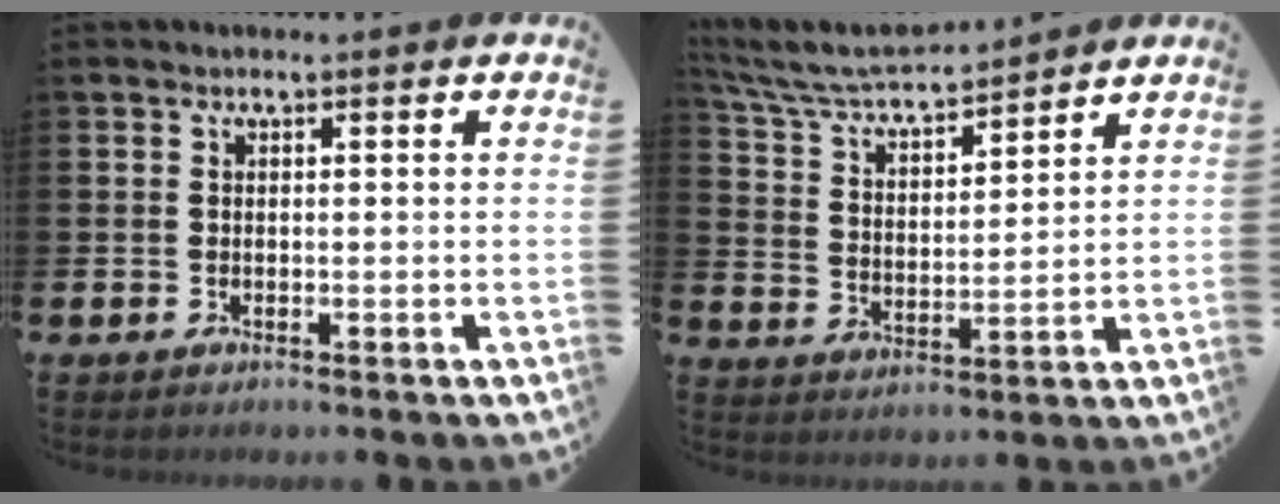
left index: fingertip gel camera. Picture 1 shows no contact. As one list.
[{"total": 6.3, "force": [6.0, 0.9, 1.8], "torque": [-0.068, -0.041, 0.103]}]